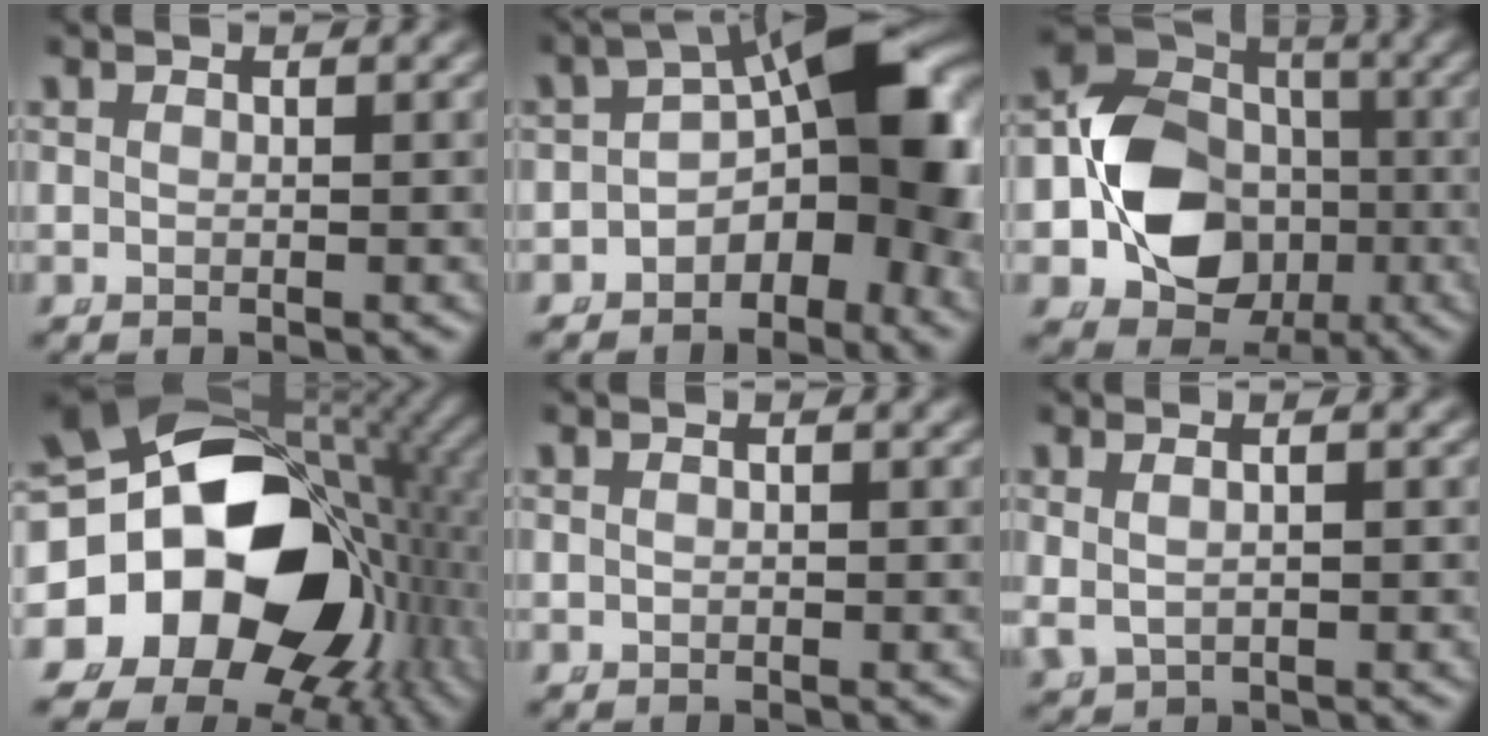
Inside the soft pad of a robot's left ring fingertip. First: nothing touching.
{"total": 9.8, "force": [-1.4, 5.0, 8.3], "torque": [-0.110, 0.002, -0.020]}
{"total": 12.1, "force": [-2.3, 10.2, 6.2], "torque": [-0.111, -0.029, -0.040]}
{"total": 30.7, "force": [-3.8, 21.9, 21.1], "torque": [-0.370, -0.075, -0.040]}
{"total": 0.0}
{"total": 1.9, "force": [0.1, 1.2, 1.5], "torque": [-0.042, -0.007, 0.013]}